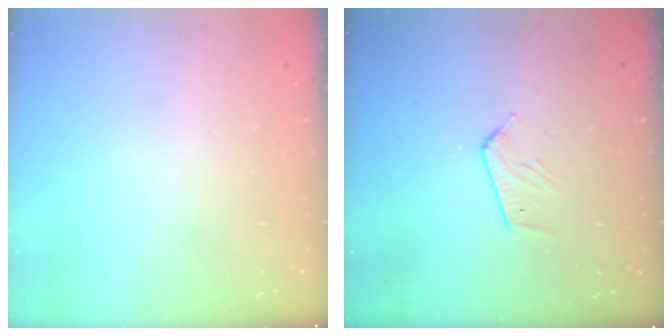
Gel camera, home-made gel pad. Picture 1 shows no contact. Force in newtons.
{"total": 5.4, "press": 5.4, "slide": 0.5}